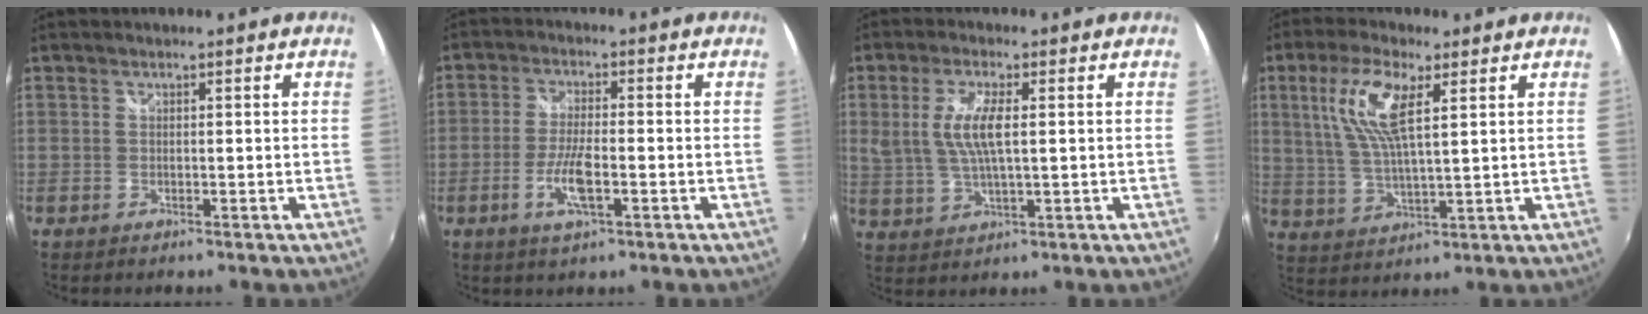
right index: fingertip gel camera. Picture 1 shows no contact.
{"total": 6.5, "force": [-2.4, 1.3, 5.9], "torque": [-0.126, -0.006, -0.047]}
{"total": 7.3, "force": [1.1, 2.0, 7.0], "torque": [-0.144, 0.000, 0.027]}
{"total": 10.4, "force": [3.9, 2.8, 9.2], "torque": [-0.189, 0.008, 0.082]}